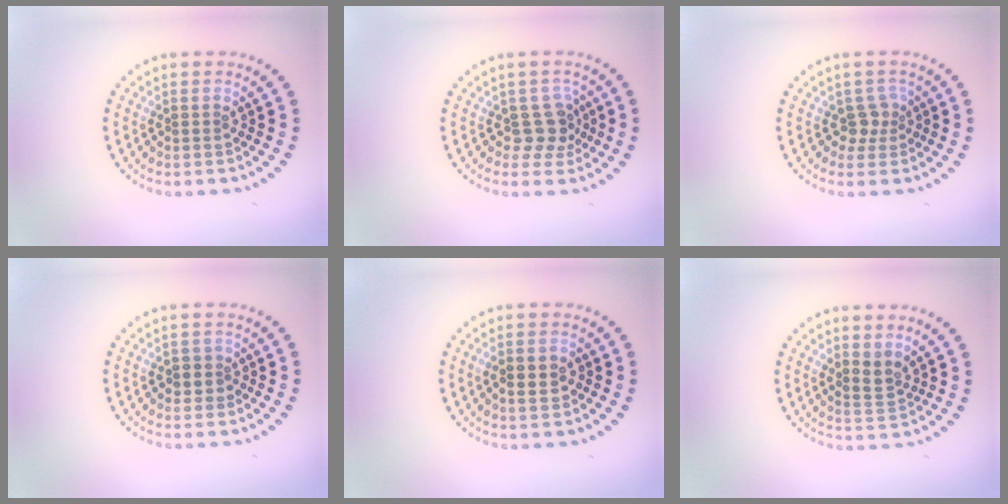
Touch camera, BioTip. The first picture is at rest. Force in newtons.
{"total": 2.6, "press": 2.1, "slide": 1.5}
{"total": 1.8, "press": 1.3, "slide": 1.1}
{"total": 1.5, "press": 1.3, "slide": 0.6}
{"total": 2.0, "press": 2.0, "slide": 0.2}
{"total": 2.1, "press": 1.7, "slide": 1.2}